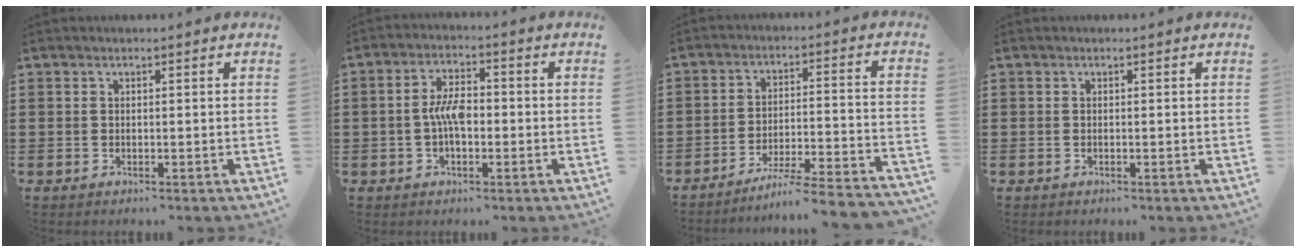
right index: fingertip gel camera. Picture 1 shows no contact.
{"total": 5.0, "force": [-0.7, 2.3, 4.4], "torque": [-0.089, 0.002, -0.013]}
{"total": 6.4, "force": [-5.8, -0.7, 2.8], "torque": [-0.051, -0.016, -0.112]}
{"total": 0.0}